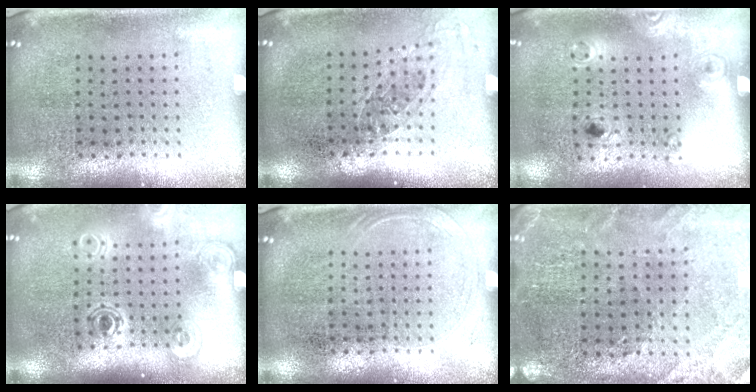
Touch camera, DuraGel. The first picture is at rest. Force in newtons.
{"total": 1.2, "press": 1.0, "slide": 0.7}
{"total": 1.2, "press": 0.8, "slide": 0.9}
{"total": 1.8, "press": 1.2, "slide": 1.3}
{"total": 0.9, "press": 0.8, "slide": 0.3}
{"total": 0.9, "press": 0.8, "slide": 0.2}